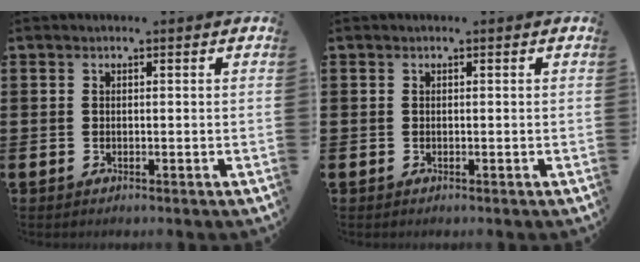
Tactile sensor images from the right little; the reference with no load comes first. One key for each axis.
{"total": 0.0}